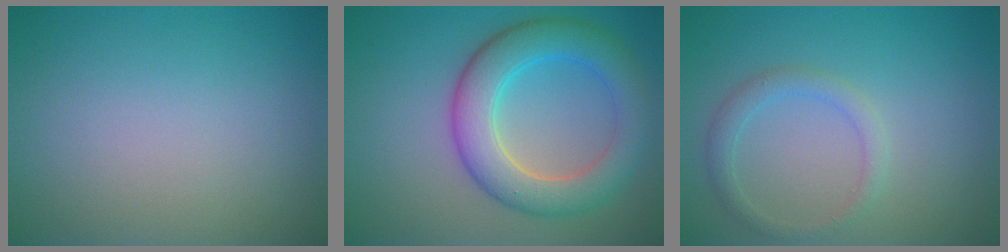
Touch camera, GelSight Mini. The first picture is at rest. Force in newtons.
{"total": 6.6, "press": 6.6, "slide": 0.1}
{"total": 1.8, "press": 1.8, "slide": 0.2}